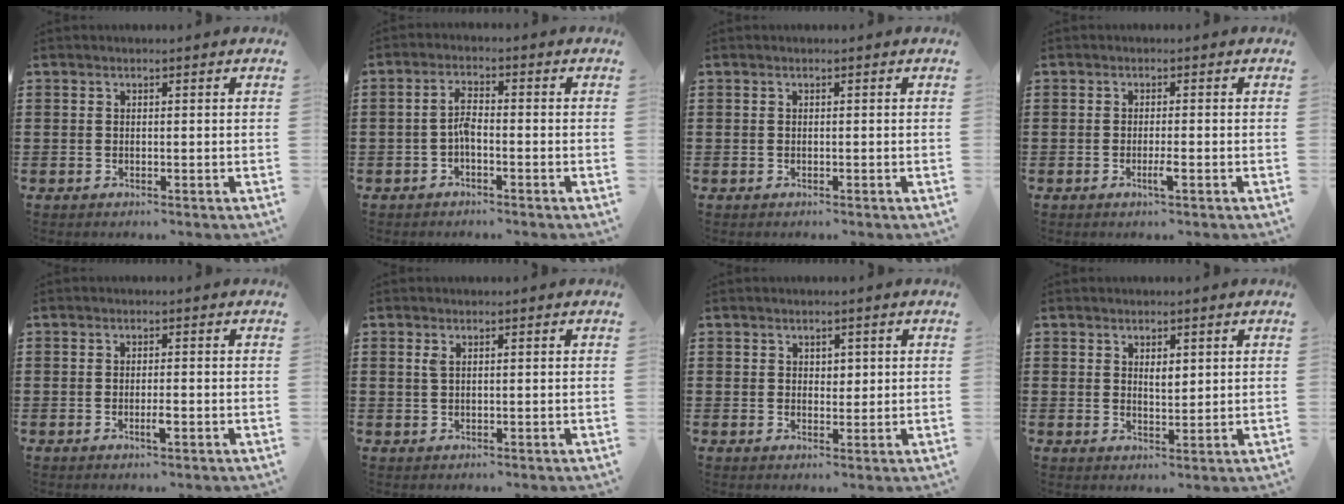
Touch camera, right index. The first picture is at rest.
{"total": 2.8, "force": [-1.1, 0.9, 2.5], "torque": [-0.047, 0.005, -0.021]}
{"total": 0.0}
{"total": 2.3, "force": [-1.0, 0.0, 2.0], "torque": [-0.043, -0.007, -0.020]}
{"total": 2.0, "force": [-0.9, 0.2, 1.8], "torque": [-0.040, -0.006, -0.017]}
{"total": 1.3, "force": [0.4, 0.4, 1.1], "torque": [-0.025, 0.004, 0.007]}
{"total": 1.5, "force": [0.8, 1.2, 0.6], "torque": [-0.006, 0.005, 0.013]}
{"total": 1.9, "force": [1.1, 0.9, 1.3], "torque": [-0.020, 0.000, 0.018]}